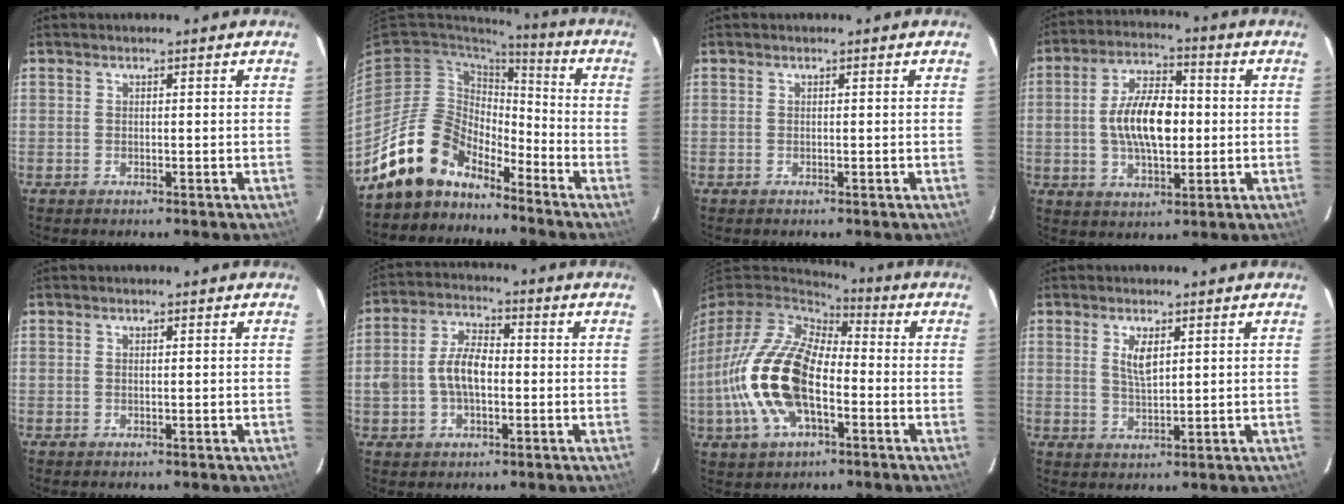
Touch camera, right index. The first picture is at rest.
{"total": 13.7, "force": [-11.0, 6.8, 4.2], "torque": [-0.090, 0.023, -0.200]}
{"total": 0.0}
{"total": 12.4, "force": [-0.3, 6.2, 10.7], "torque": [-0.202, 0.012, -0.003]}
{"total": 0.0}
{"total": 8.6, "force": [-1.1, 5.2, 6.8], "torque": [-0.135, 0.016, -0.016]}
{"total": 19.7, "force": [-4.3, 10.6, 16.0], "torque": [-0.346, -0.007, -0.081]}
{"total": 4.0, "force": [1.6, 1.4, 3.4], "torque": [-0.061, -0.002, 0.032]}